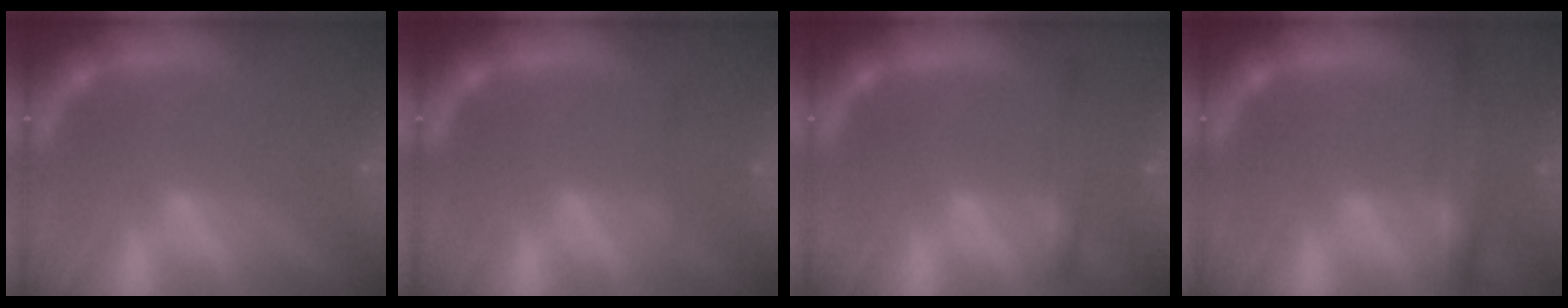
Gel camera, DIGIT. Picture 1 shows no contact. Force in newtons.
{"total": 0.9}
{"total": 2.4}
{"total": 4.0}